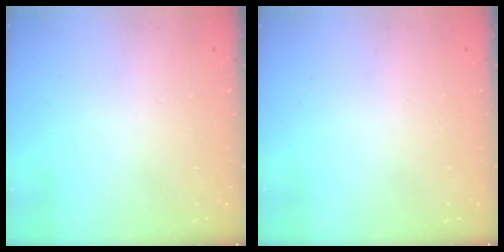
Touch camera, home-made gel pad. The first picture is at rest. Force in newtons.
{"total": 0.0}